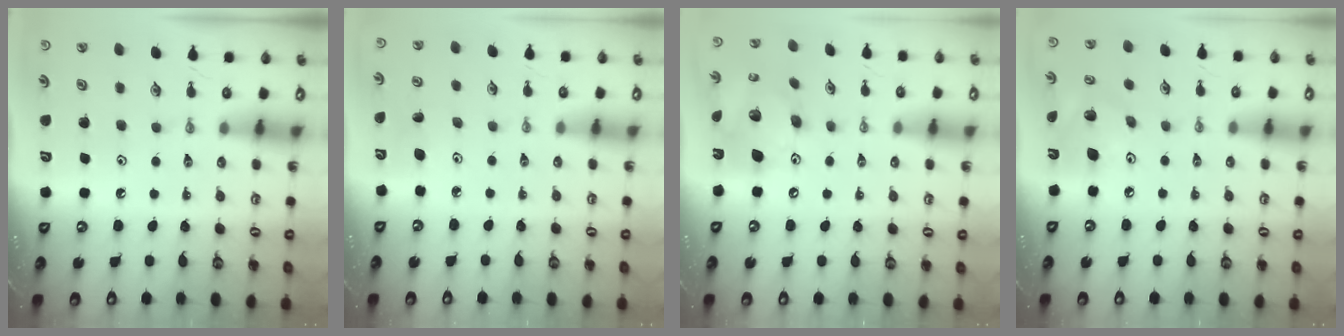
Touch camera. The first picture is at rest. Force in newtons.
{"total": 4.7, "press": 4.6, "slide": 0.5}
{"total": 16.1, "press": 16.0, "slide": 2.1}
{"total": 12.0, "press": 11.9, "slide": 2.0}